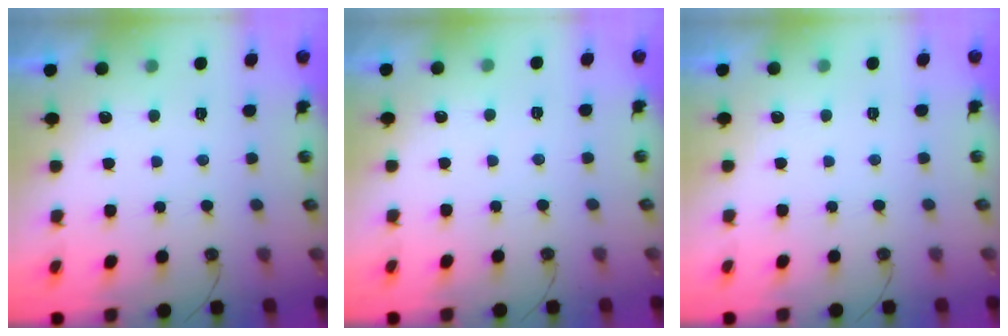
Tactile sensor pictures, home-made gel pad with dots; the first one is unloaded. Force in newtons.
{"total": 1.8, "press": 1.8, "slide": 0.4}
{"total": 0.0}